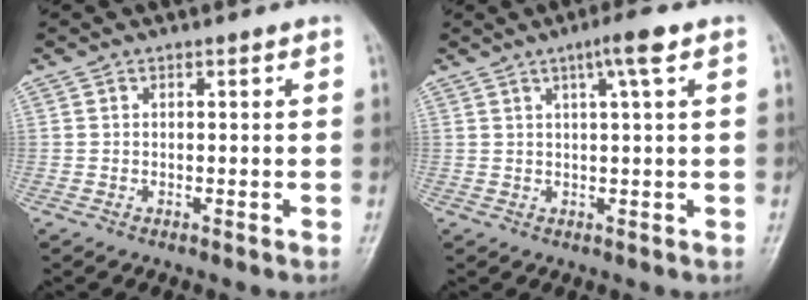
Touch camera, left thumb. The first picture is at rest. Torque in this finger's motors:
{"motor_torque": [-0.04, 0.01, 0.09, -0.19, 0.10]}